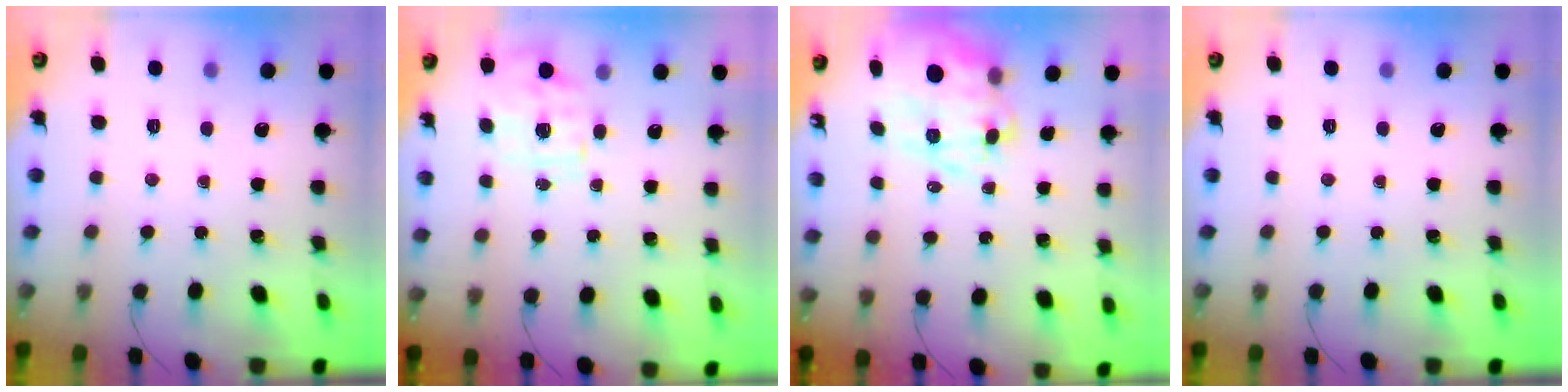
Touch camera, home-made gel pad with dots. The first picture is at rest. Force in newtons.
{"total": 1.9, "press": 1.8, "slide": 0.6}
{"total": 14.0, "press": 13.8, "slide": 2.7}
{"total": 0.0}